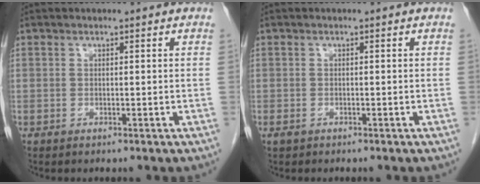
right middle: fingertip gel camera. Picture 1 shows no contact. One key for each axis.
{"total": 0.7, "fx": -0.5, "fy": 0.5, "fz": 0.3, "tx": -0.009, "ty": 0.001, "tz": -0.006}